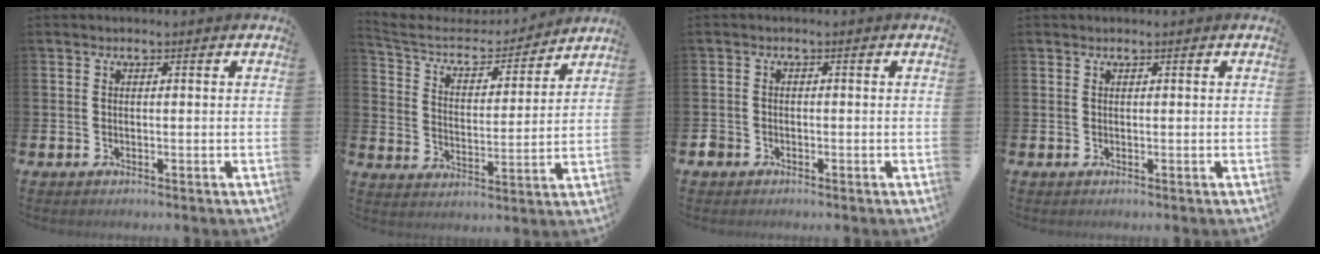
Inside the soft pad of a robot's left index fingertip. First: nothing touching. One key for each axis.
{"total": 6.6, "fx": 5.7, "fy": 2.8, "fz": 1.8, "tx": -0.063, "ty": -0.052, "tz": 0.091}
{"total": 1.5, "fx": -1.2, "fy": 1.0, "fz": 0.1, "tx": -0.004, "ty": 0.002, "tz": -0.027}
{"total": 0.0}